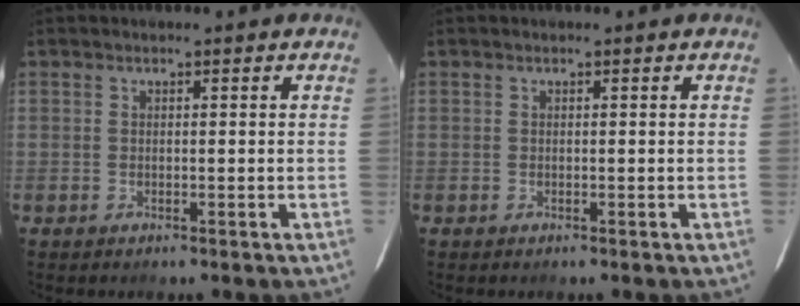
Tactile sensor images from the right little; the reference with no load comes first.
{"total": 0.0}